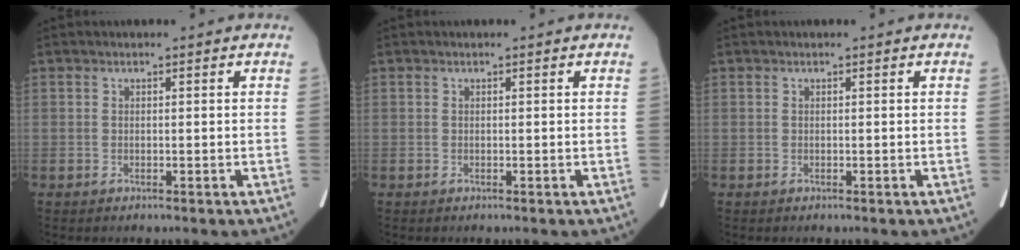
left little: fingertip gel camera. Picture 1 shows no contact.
{"total": 0.0}
{"total": 0.0}